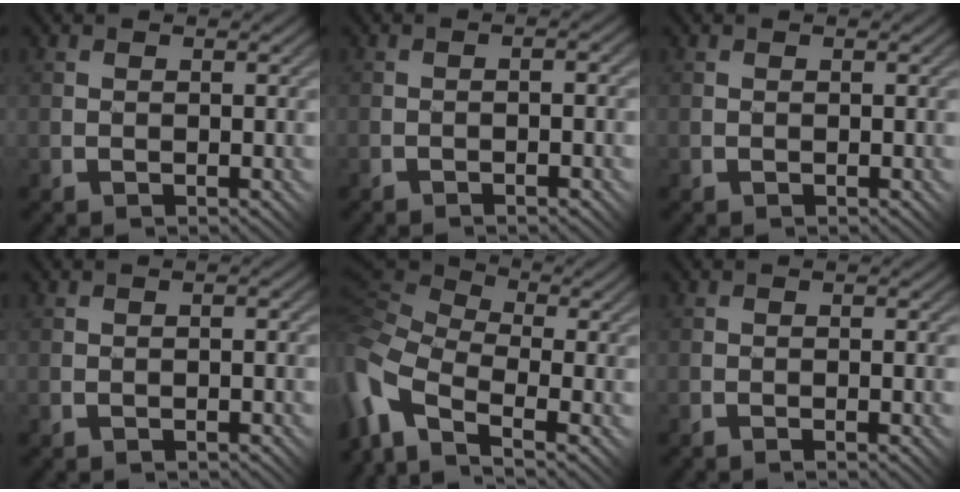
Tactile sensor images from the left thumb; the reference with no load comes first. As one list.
[{"total": 2.7, "force": [-1.4, 0.6, 2.3], "torque": [-0.028, 0.007, -0.016]}, {"total": 0.0}, {"total": 0.7, "force": [-0.6, 0.1, 0.2], "torque": [-0.003, 0.004, -0.012]}, {"total": 11.1, "force": [-5.5, 4.8, 8.4], "torque": [-0.227, -0.010, -0.101]}, {"total": 1.1, "force": [-1.0, -0.3, 0.5], "torque": [-0.008, 0.008, -0.020]}]